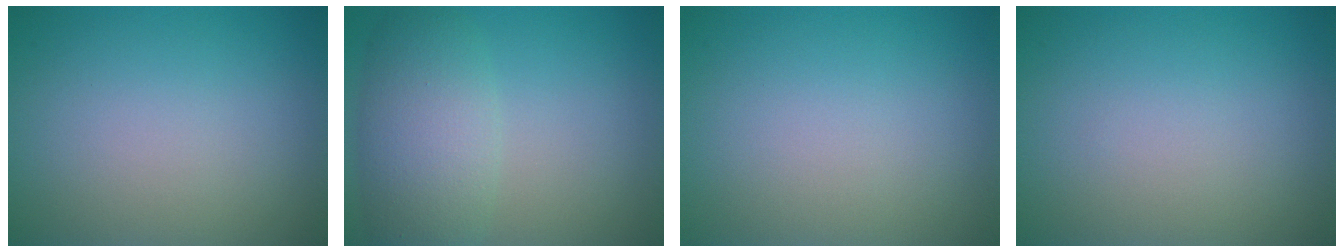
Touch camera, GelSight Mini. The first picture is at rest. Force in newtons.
{"total": 5.3, "press": 5.3, "slide": 0.1}
{"total": 0.0}
{"total": 0.0}